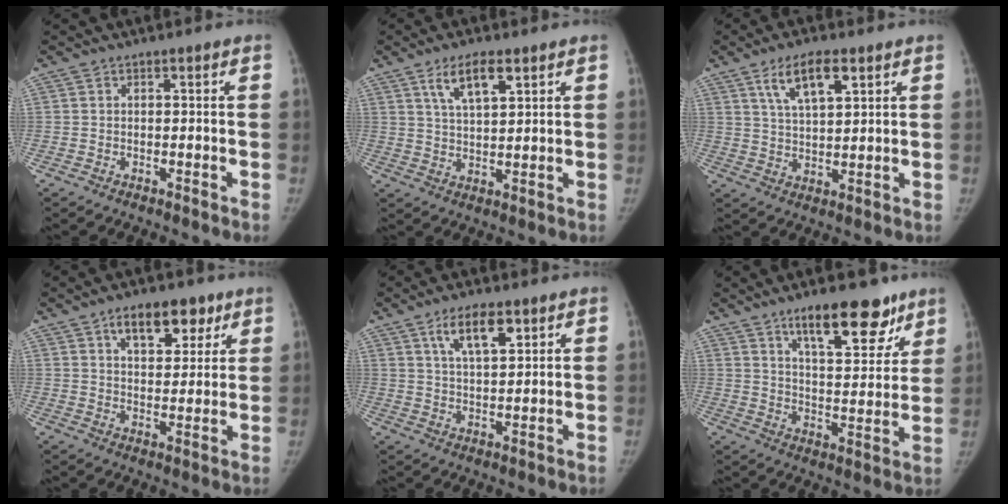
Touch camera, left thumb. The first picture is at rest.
{"total": 7.0, "force": [3.9, 2.6, 5.3], "torque": [-0.086, -0.016, 0.073]}
{"total": 8.5, "force": [4.4, 3.2, 6.5], "torque": [-0.105, -0.015, 0.084]}
{"total": 10.1, "force": [5.6, 5.4, 6.4], "torque": [-0.063, -0.021, 0.086]}
{"total": 7.8, "force": [4.1, 3.0, 5.9], "torque": [-0.091, -0.016, 0.075]}
{"total": 15.5, "force": [10.0, 5.8, 10.3], "torque": [-0.103, -0.052, 0.154]}